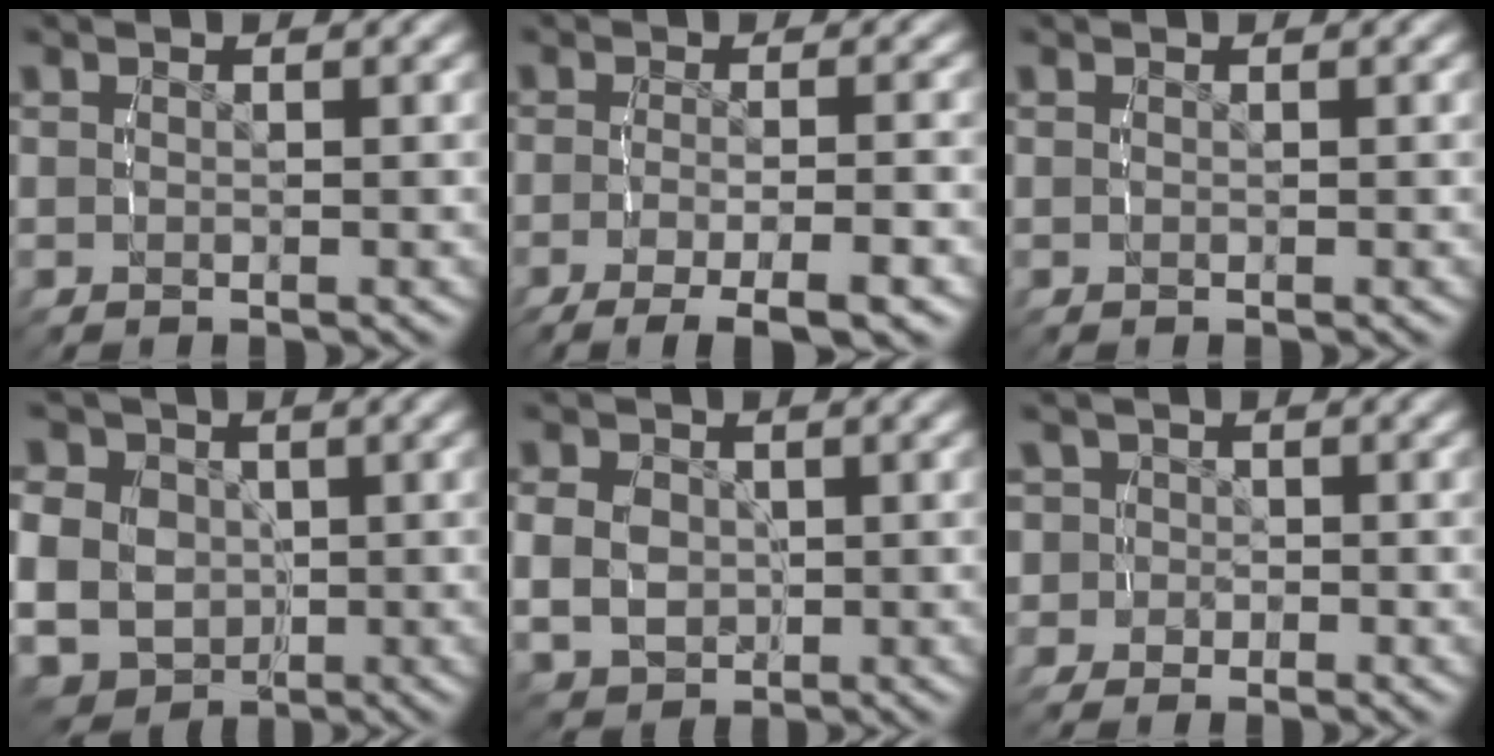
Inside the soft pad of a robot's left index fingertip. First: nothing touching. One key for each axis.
{"total": 7.0, "fx": -5.3, "fy": 2.0, "fz": 4.1, "tx": -0.070, "ty": -0.019, "tz": -0.070}
{"total": 0.0}
{"total": 13.6, "fx": -0.8, "fy": 12.3, "fz": 5.8, "tx": -0.137, "ty": -0.048, "tz": -0.011}
{"total": 4.9, "fx": 0.1, "fy": 4.2, "fz": 2.4, "tx": -0.052, "ty": -0.016, "tz": 0.011}
{"total": 4.6, "fx": -0.7, "fy": 4.5, "fz": 0.6, "tx": -0.032, "ty": -0.009, "tz": -0.022}